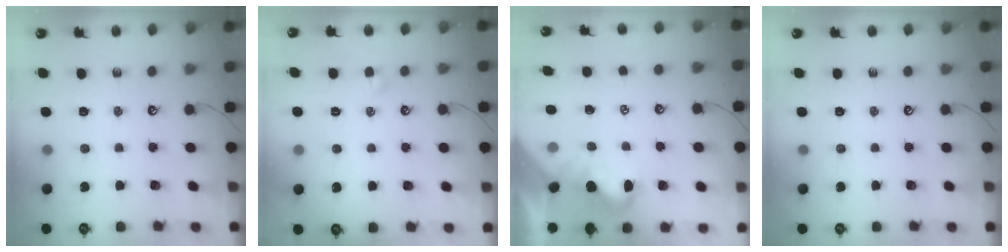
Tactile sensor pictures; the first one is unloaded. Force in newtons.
{"total": 0.7, "press": 0.5, "slide": 0.5}
{"total": 0.0}
{"total": 0.0}